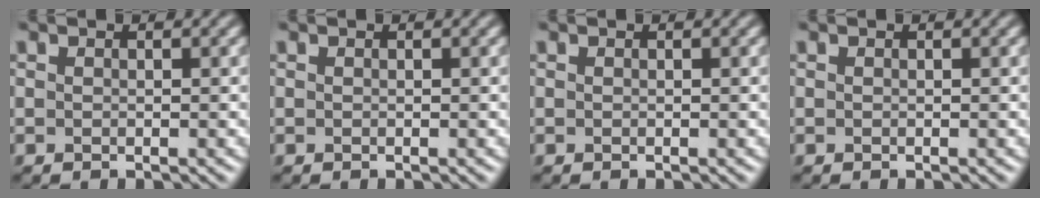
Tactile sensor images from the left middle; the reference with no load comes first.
{"total": 0.0}
{"total": 0.0}
{"total": 0.0}